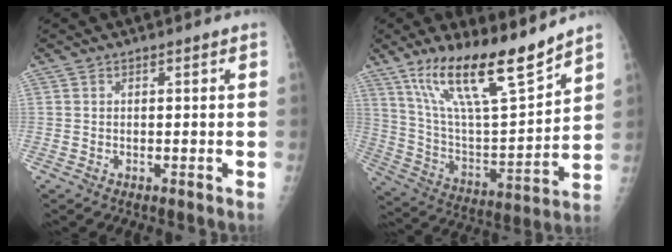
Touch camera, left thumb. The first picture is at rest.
{"total": 19.9, "force": [14.4, 4.0, 13.2], "torque": [-0.208, -0.073, 0.263]}